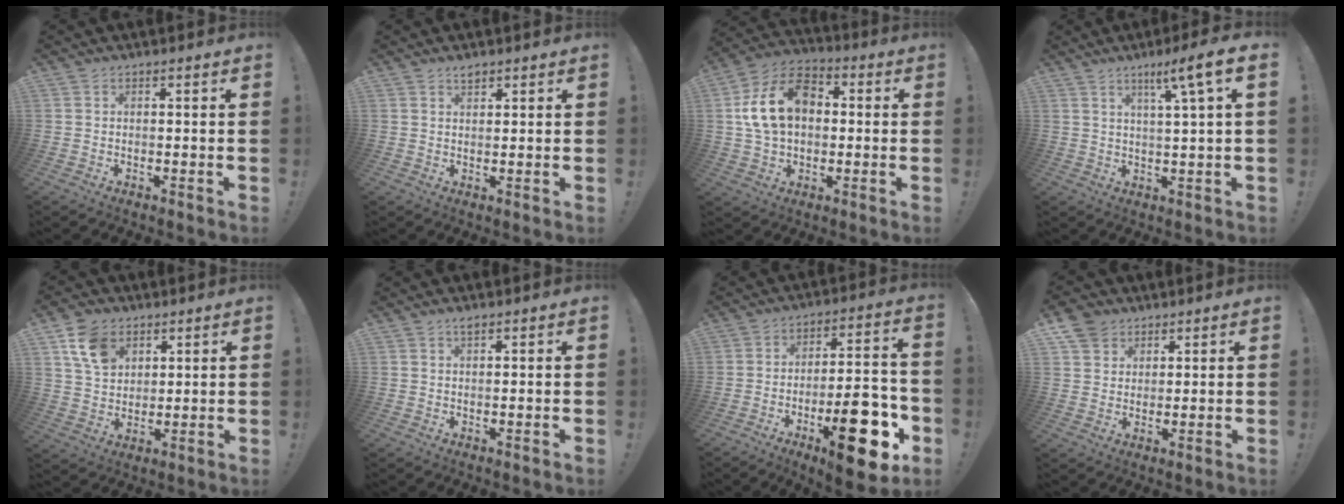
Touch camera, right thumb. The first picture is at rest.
{"total": 2.1, "force": [1.8, 0.6, 0.9], "torque": [-0.009, -0.011, 0.032]}
{"total": 16.9, "force": [2.7, 12.1, 11.4], "torque": [-0.188, 0.011, 0.050]}
{"total": 8.4, "force": [3.9, -0.5, 7.5], "torque": [-0.107, -0.024, 0.052]}
{"total": 11.0, "force": [5.7, 7.7, 5.4], "torque": [-0.086, -0.019, 0.112]}
{"total": 1.3, "force": [1.0, 0.1, 0.8], "torque": [-0.008, -0.005, 0.016]}
{"total": 20.7, "force": [-8.4, 7.6, 17.3], "torque": [-0.227, 0.052, -0.119]}
{"total": 6.6, "force": [4.3, 4.8, 1.0], "torque": [-0.025, -0.019, 0.088]}